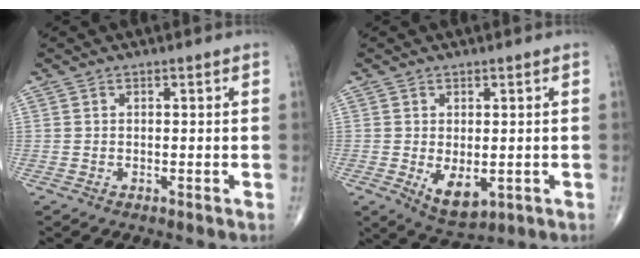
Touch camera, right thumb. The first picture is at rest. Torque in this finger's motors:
{"motor_torque": [-0.19, 0.47, 0.27, 0.39, 0.12]}